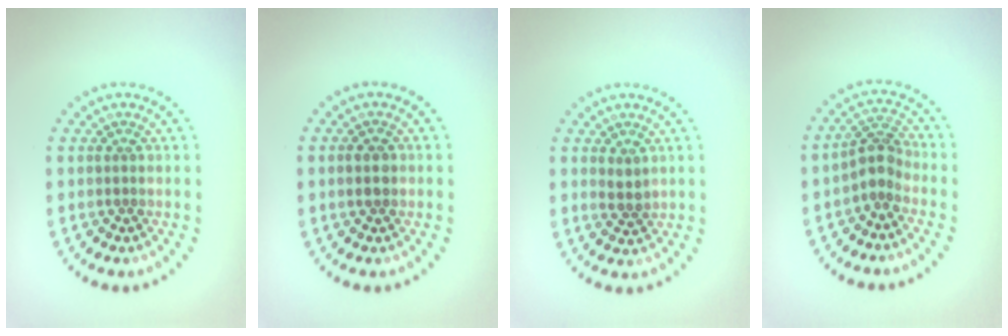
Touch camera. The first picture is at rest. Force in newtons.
{"total": 1.3, "press": 1.3, "slide": 0.1}
{"total": 1.4, "press": 1.3, "slide": 0.7}
{"total": 2.6, "press": 2.0, "slide": 1.6}